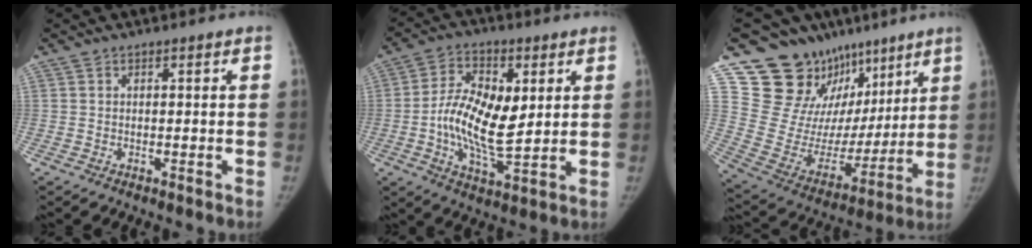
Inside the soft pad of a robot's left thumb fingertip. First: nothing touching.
{"total": 13.5, "force": [1.1, 6.5, 11.8], "torque": [-0.197, -0.007, 0.019]}
{"total": 22.5, "force": [14.5, 15.0, 8.5], "torque": [-0.083, -0.044, 0.245]}